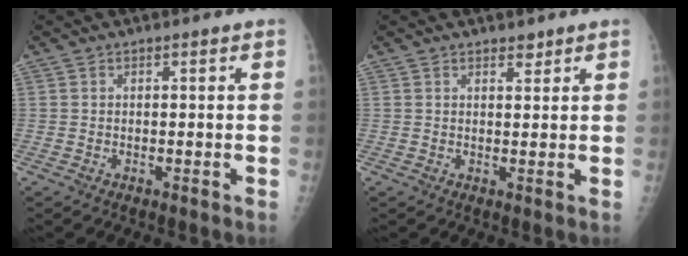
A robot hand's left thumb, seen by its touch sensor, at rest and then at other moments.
{"total": 1.7, "force": [1.4, 0.8, 0.6], "torque": [0.002, -0.009, 0.019]}